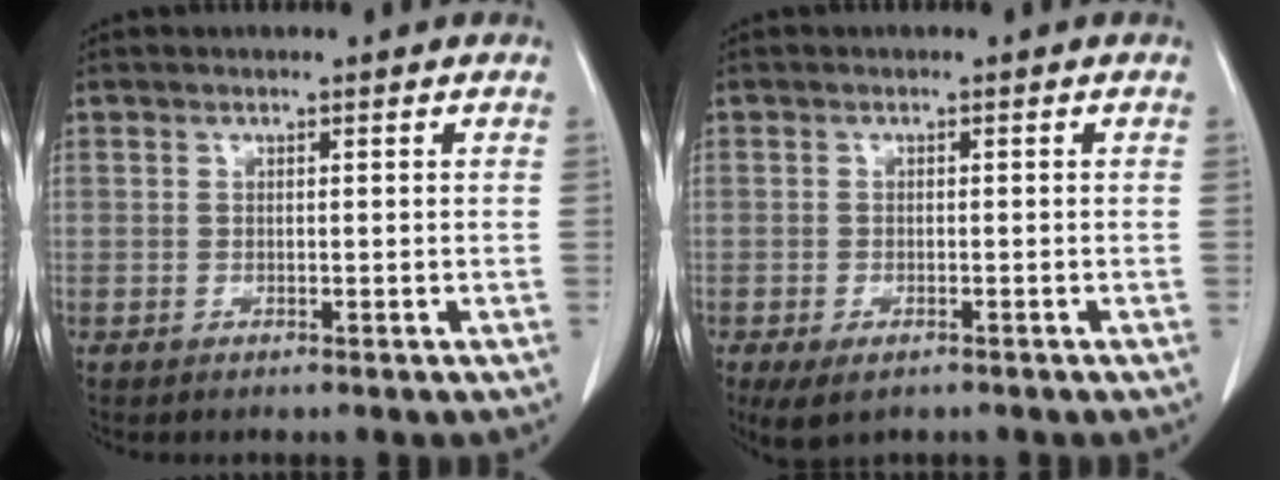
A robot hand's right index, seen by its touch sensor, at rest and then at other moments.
{"total": 4.2, "force": [-2.7, 1.8, 2.6], "torque": [-0.046, -0.009, -0.038]}